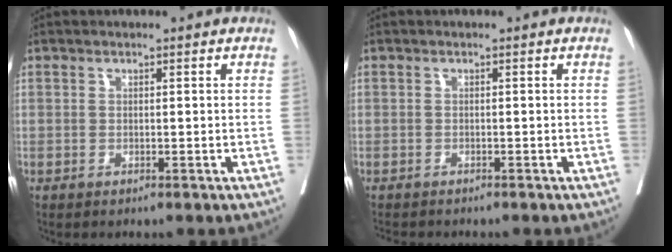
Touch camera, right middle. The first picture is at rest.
{"total": 3.0, "force": [-2.8, 0.4, 0.9], "torque": [-0.019, -0.010, -0.043]}